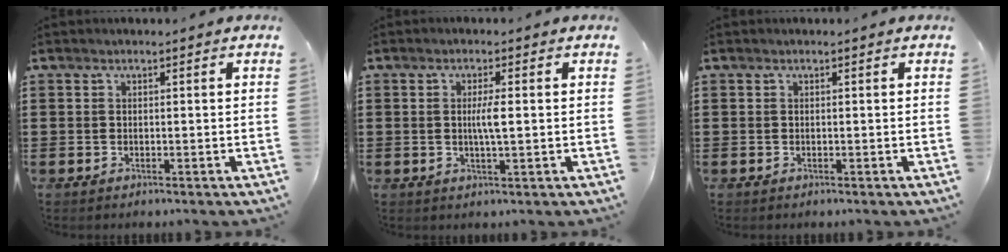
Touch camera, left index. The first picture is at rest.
{"total": 3.2, "force": [0.2, 0.4, 3.2], "torque": [-0.060, -0.002, 0.001]}
{"total": 0.0}